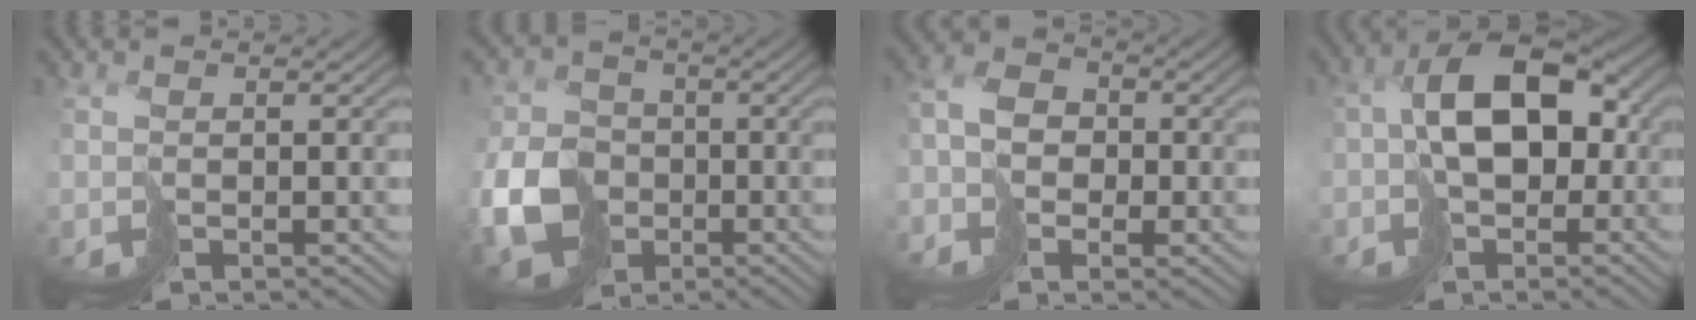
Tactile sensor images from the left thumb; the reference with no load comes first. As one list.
[{"total": 9.0, "force": [-3.2, 7.4, 4.1], "torque": [-0.100, -0.020, -0.071]}, {"total": 6.2, "force": [-2.3, 5.0, 3.0], "torque": [-0.065, -0.007, -0.048]}, {"total": 10.3, "force": [-1.1, 6.6, 7.8], "torque": [-0.137, 0.007, -0.028]}]